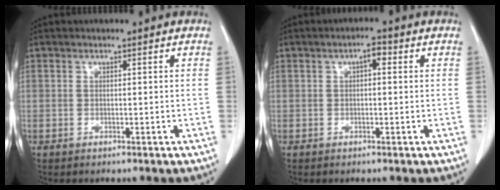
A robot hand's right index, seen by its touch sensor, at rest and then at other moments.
{"total": 2.2, "force": [0.6, 0.8, 1.9], "torque": [-0.031, 0.010, 0.008]}